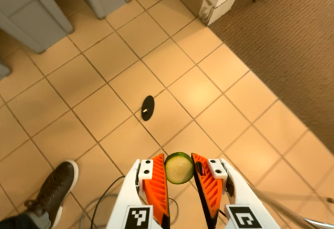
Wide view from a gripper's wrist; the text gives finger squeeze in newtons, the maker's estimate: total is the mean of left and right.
{"total": 6.6, "left": 6.1, "right": 7.1}